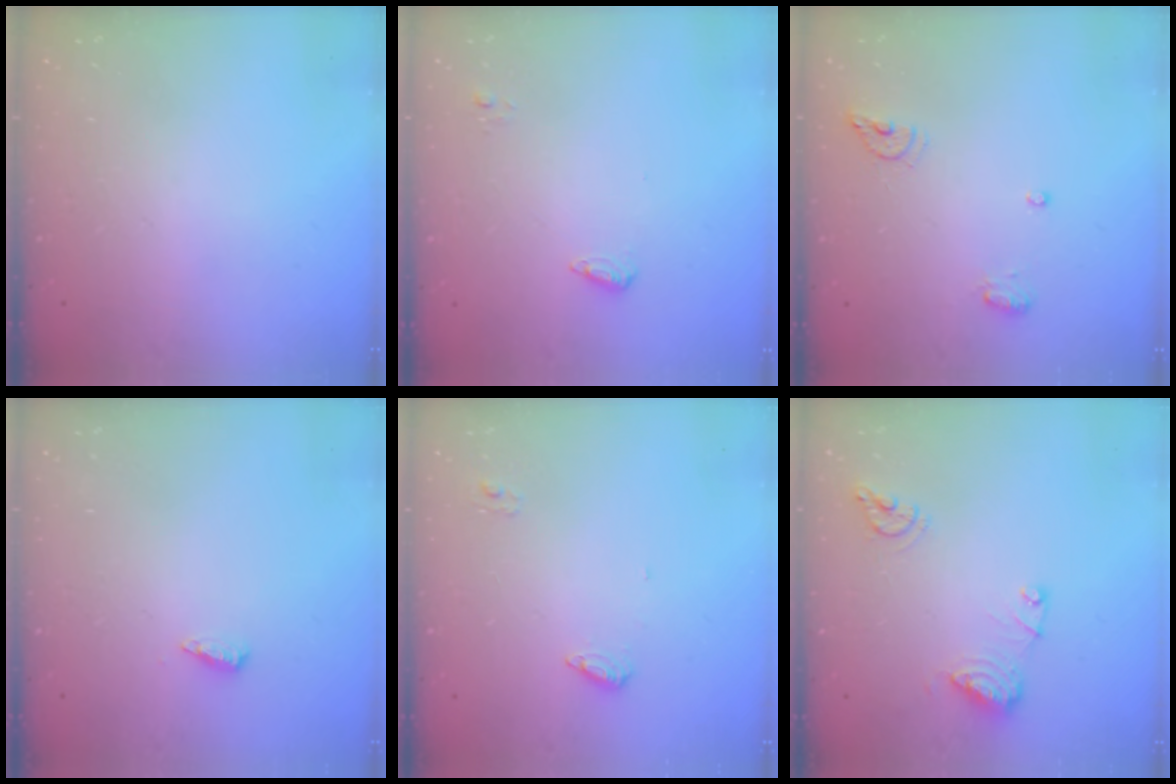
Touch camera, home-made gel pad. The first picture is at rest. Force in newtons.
{"total": 5.2, "press": 5.1, "slide": 1.0}
{"total": 6.8, "press": 6.7, "slide": 1.2}
{"total": 4.9, "press": 4.8, "slide": 1.2}
{"total": 7.0, "press": 7.0, "slide": 0.5}
{"total": 10.5, "press": 10.4, "slide": 1.1}